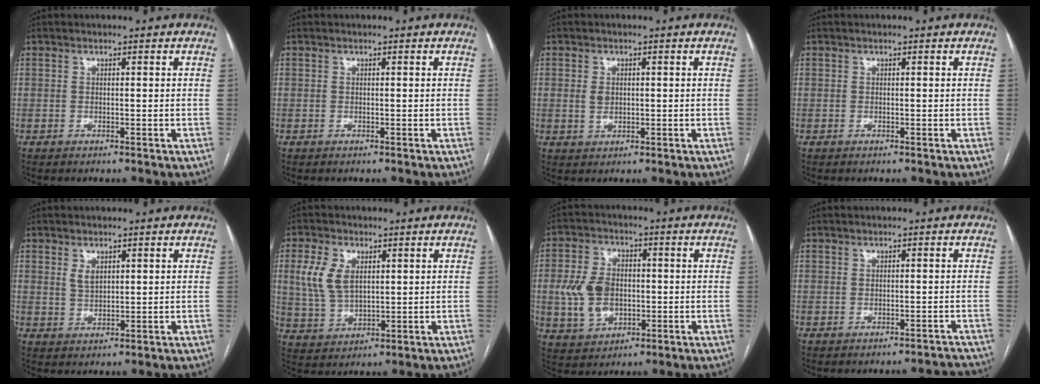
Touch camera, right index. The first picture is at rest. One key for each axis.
{"total": 0.0}
{"total": 2.2, "fx": 0.2, "fy": 1.6, "fz": 1.6, "tx": -0.029, "ty": 0.000, "tz": 0.007}
{"total": 0.0}
{"total": 2.4, "fx": 1.3, "fy": 1.3, "fz": 1.6, "tx": -0.031, "ty": -0.001, "tz": 0.031}
{"total": 7.3, "fx": 2.3, "fy": 4.4, "fz": 5.5, "tx": -0.130, "ty": 0.009, "tz": 0.052}
{"total": 9.2, "fx": -0.6, "fy": 6.4, "fz": 6.5, "tx": -0.143, "ty": 0.014, "tz": -0.001}
{"total": 1.8, "fx": -1.7, "fy": 0.5, "fz": 0.2, "tx": 0.009, "ty": 0.005, "tz": -0.012}